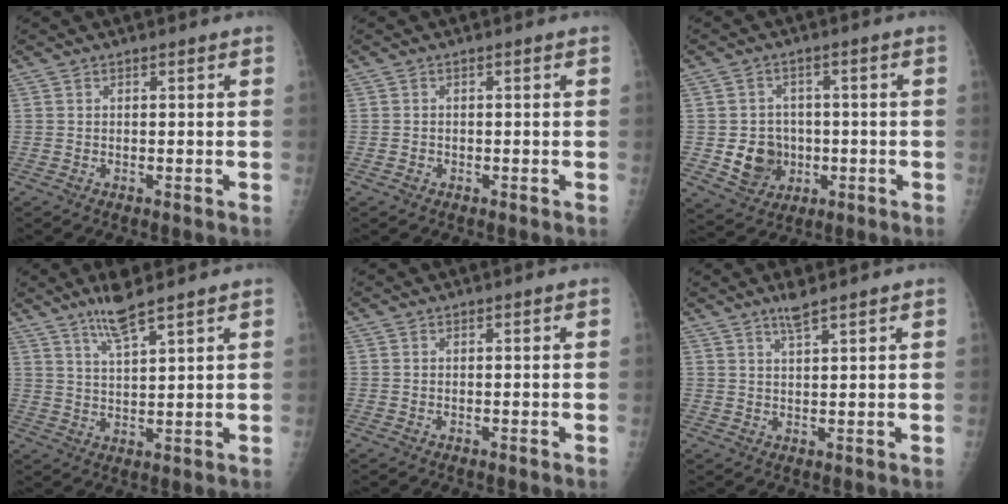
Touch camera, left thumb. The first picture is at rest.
{"total": 0.7, "force": [-0.3, 0.6, 0.2], "torque": [0.002, 0.004, -0.007]}
{"total": 7.8, "force": [-1.3, 6.9, 3.4], "torque": [-0.022, 0.007, -0.012]}
{"total": 6.5, "force": [4.9, 0.5, 4.3], "torque": [-0.081, -0.028, 0.093]}
{"total": 0.0}
{"total": 3.1, "force": [2.4, 0.3, 2.0], "torque": [-0.039, -0.010, 0.048]}